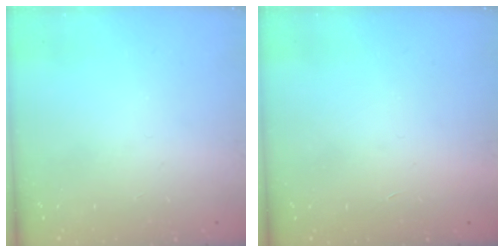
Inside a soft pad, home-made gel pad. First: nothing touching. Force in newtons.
{"total": 1.6, "press": 1.6, "slide": 0.1}